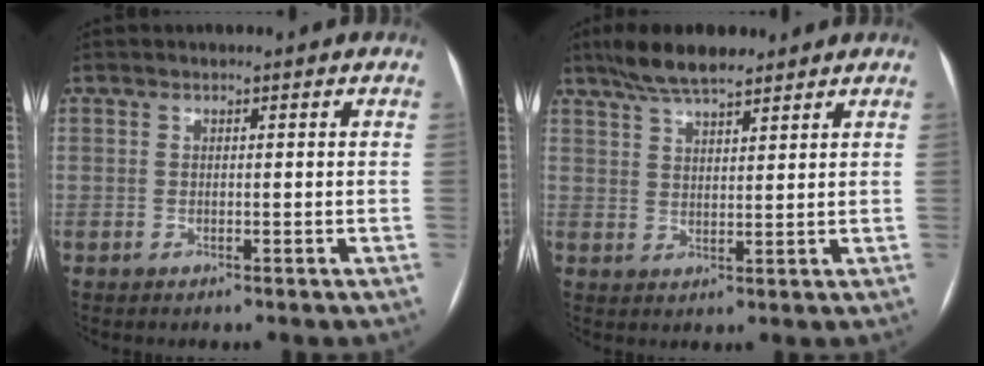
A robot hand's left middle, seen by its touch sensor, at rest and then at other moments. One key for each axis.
{"total": 7.6, "fx": 6.1, "fy": 1.6, "fz": 4.3, "tx": -0.080, "ty": 0.017, "tz": 0.107}